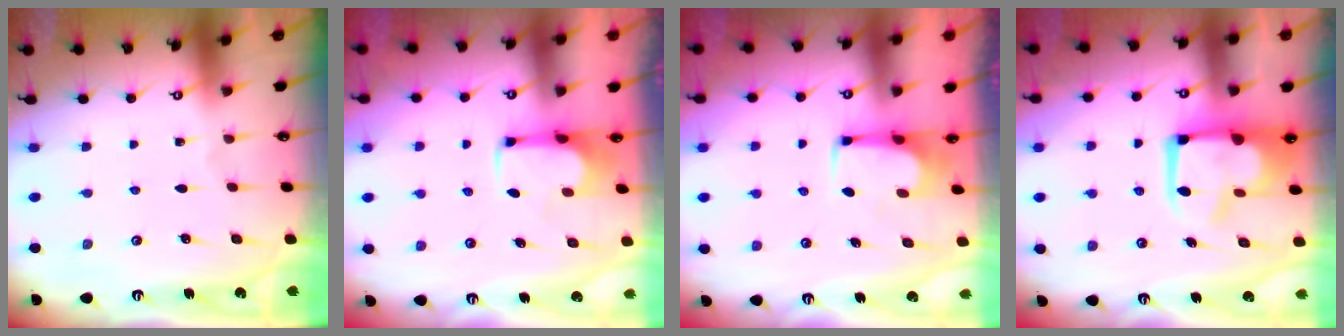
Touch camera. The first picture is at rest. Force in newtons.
{"total": 3.7, "press": 3.6, "slide": 1.0}
{"total": 3.5, "press": 3.5, "slide": 0.2}
{"total": 12.8, "press": 12.8, "slide": 1.0}